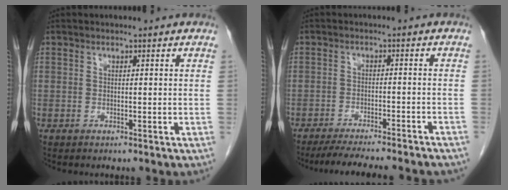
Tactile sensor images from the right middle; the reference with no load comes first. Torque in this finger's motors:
{"motor_torque": [1.08, -1.05, 0.24, 0.06]}